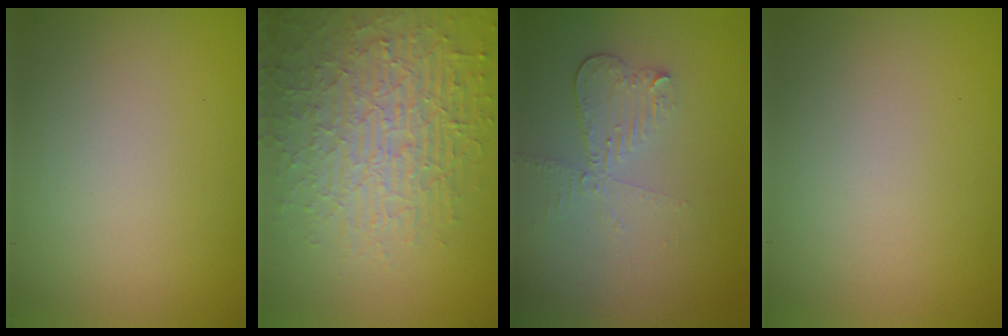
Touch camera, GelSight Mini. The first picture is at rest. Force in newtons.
{"total": 6.9, "press": 5.2, "slide": 4.6}
{"total": 2.8, "press": 2.5, "slide": 1.3}
{"total": 0.0}